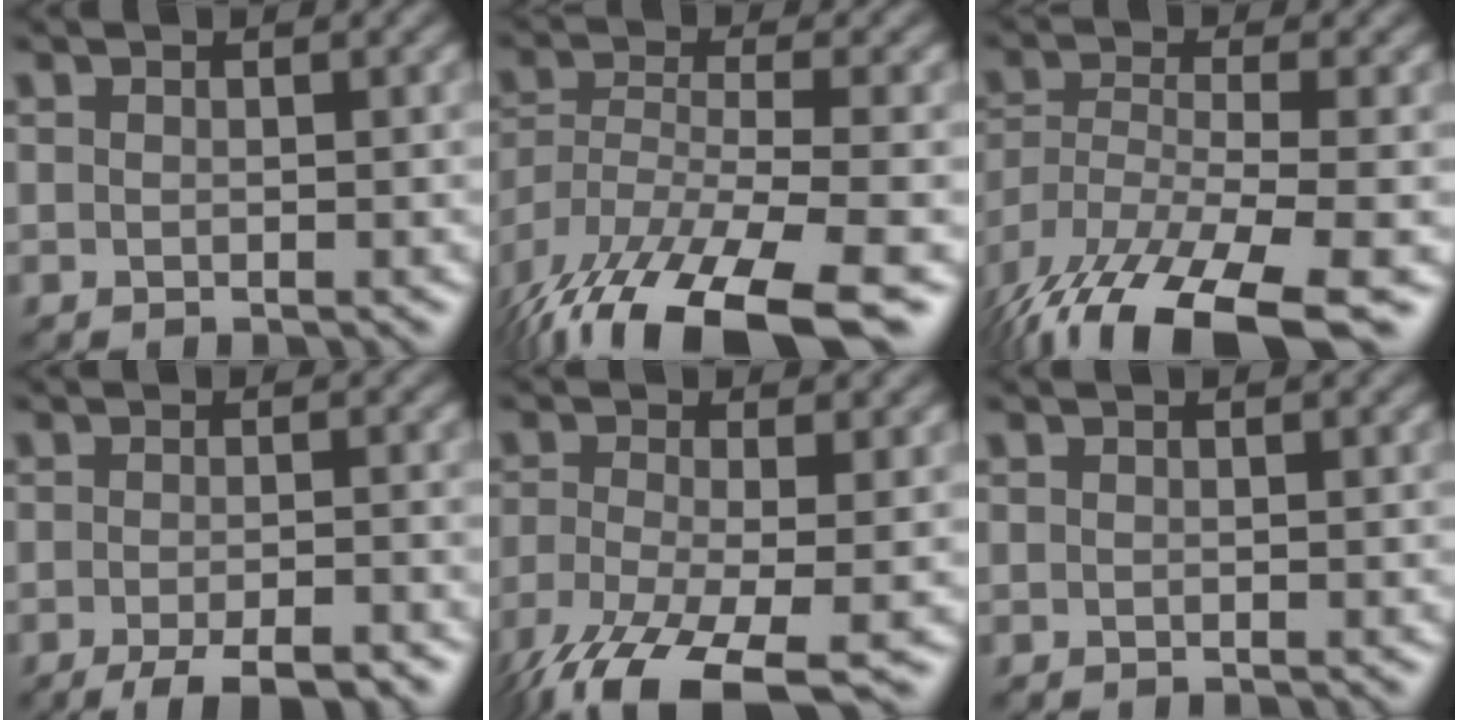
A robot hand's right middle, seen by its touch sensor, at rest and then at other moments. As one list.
[{"total": 15.0, "force": [-10.6, 4.9, 9.4], "torque": [-0.207, -0.049, -0.161]}, {"total": 13.5, "force": [-9.5, 4.1, 8.7], "torque": [-0.193, -0.031, -0.156]}, {"total": 4.6, "force": [-3.2, 0.9, 3.2], "torque": [-0.050, 0.000, -0.051]}, {"total": 8.9, "force": [-5.6, 2.6, 6.5], "torque": [-0.137, -0.027, -0.104]}, {"total": 0.0}]